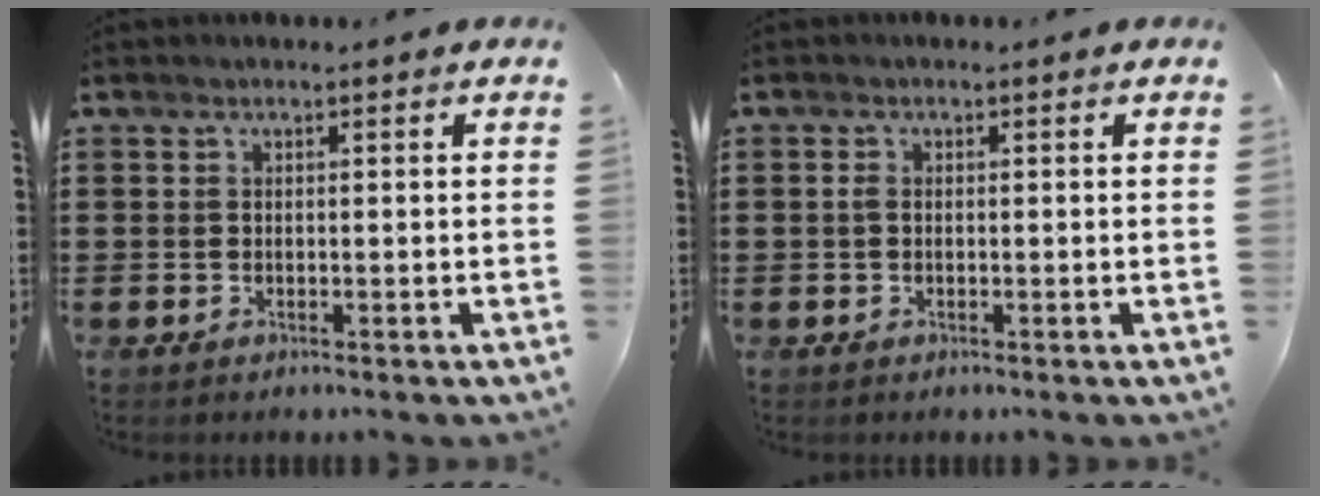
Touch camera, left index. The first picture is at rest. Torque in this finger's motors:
{"motor_torque": [-0.69, 1.06, -0.01, 0.00]}